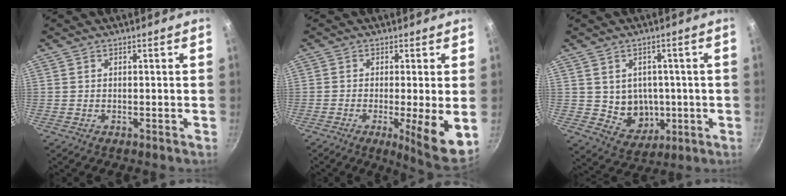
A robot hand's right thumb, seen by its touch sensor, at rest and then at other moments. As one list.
[{"total": 9.2, "force": [-1.5, 1.3, 9.0], "torque": [-0.131, -0.015, -0.018]}, {"total": 8.2, "force": [-0.1, 7.1, 4.0], "torque": [-0.031, -0.002, 0.014]}]